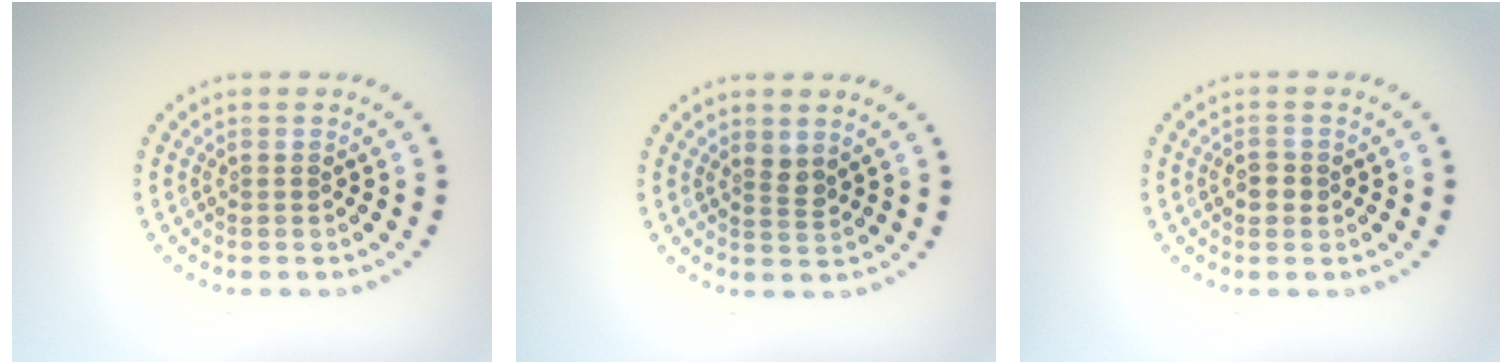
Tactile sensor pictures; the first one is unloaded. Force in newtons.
{"total": 1.3, "press": 1.0, "slide": 0.8}
{"total": 1.4, "press": 1.3, "slide": 0.1}